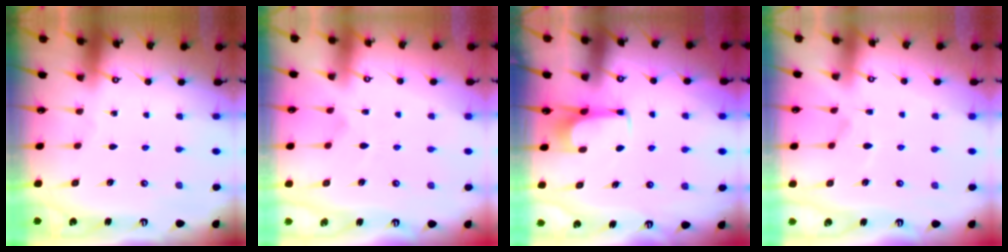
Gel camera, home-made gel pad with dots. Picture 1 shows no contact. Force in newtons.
{"total": 1.3, "press": 0.6, "slide": 1.2}
{"total": 5.2, "press": 5.2, "slide": 0.4}
{"total": 6.7, "press": 6.6, "slide": 1.1}